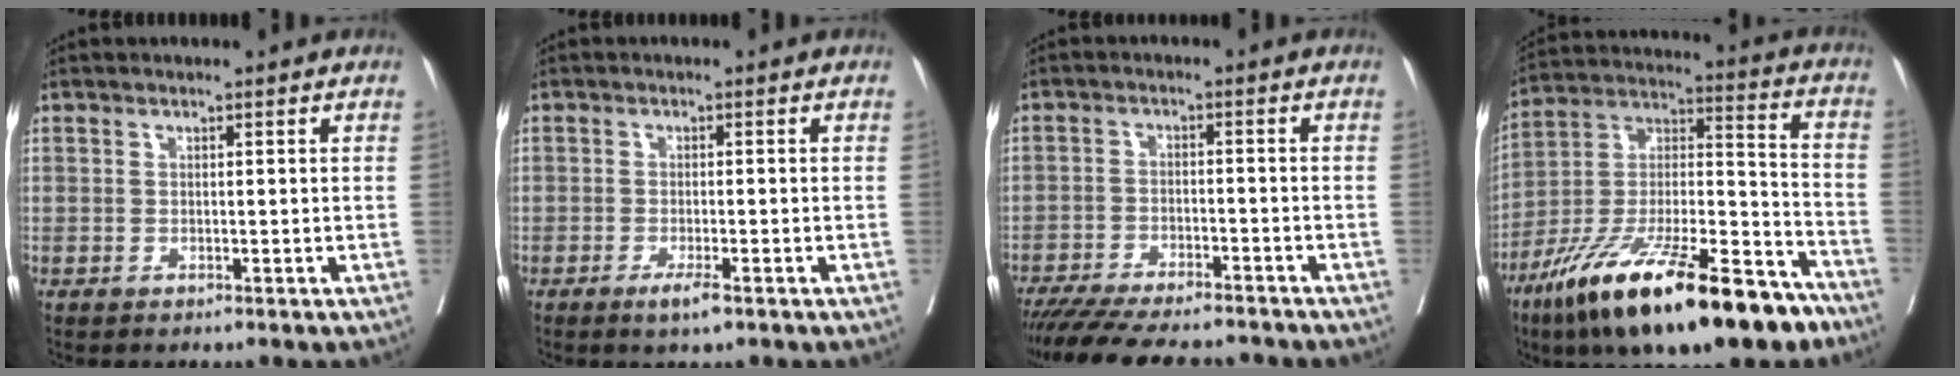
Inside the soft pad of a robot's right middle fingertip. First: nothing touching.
{"total": 2.4, "force": [-1.4, 0.2, 2.0], "torque": [-0.034, -0.003, -0.025]}
{"total": 15.2, "force": [-13.5, 2.7, 6.3], "torque": [-0.119, -0.016, -0.196]}
{"total": 26.2, "force": [-17.6, 5.8, 18.5], "torque": [-0.294, -0.015, -0.300]}